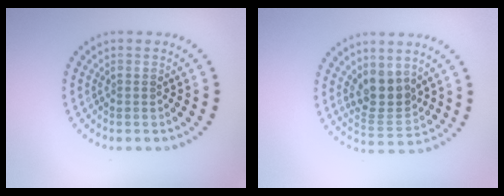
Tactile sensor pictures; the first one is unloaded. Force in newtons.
{"total": 3.5, "press": 3.1, "slide": 1.6}